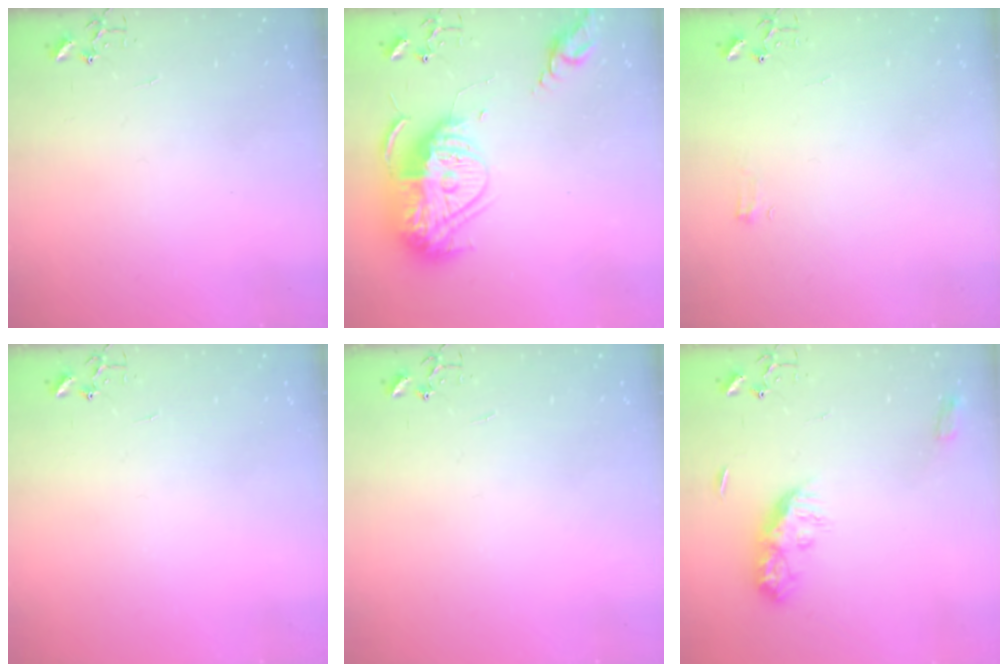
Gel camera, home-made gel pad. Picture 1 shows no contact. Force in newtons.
{"total": 19.8, "press": 19.7, "slide": 2.1}
{"total": 4.0, "press": 4.0, "slide": 0.5}
{"total": 0.0}
{"total": 0.0}
{"total": 9.2, "press": 9.2, "slide": 0.1}